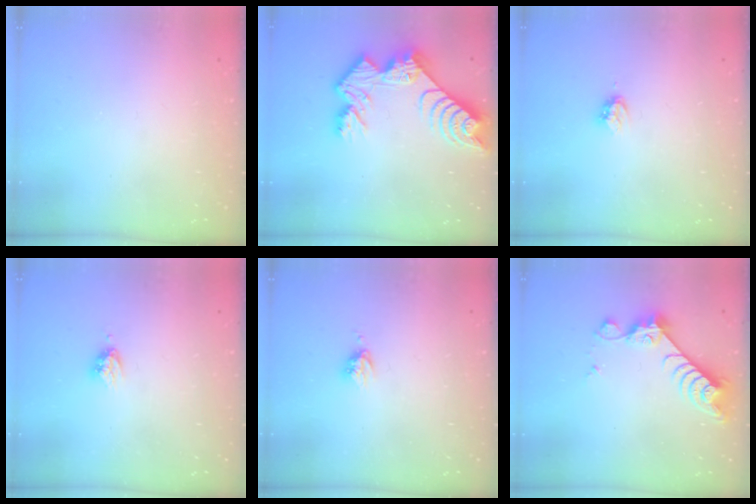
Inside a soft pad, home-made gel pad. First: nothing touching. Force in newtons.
{"total": 13.8, "press": 13.8, "slide": 1.1}
{"total": 3.6, "press": 3.6, "slide": 0.7}
{"total": 3.6, "press": 3.5, "slide": 0.5}
{"total": 3.4, "press": 3.3, "slide": 0.5}
{"total": 8.1, "press": 8.1, "slide": 0.7}